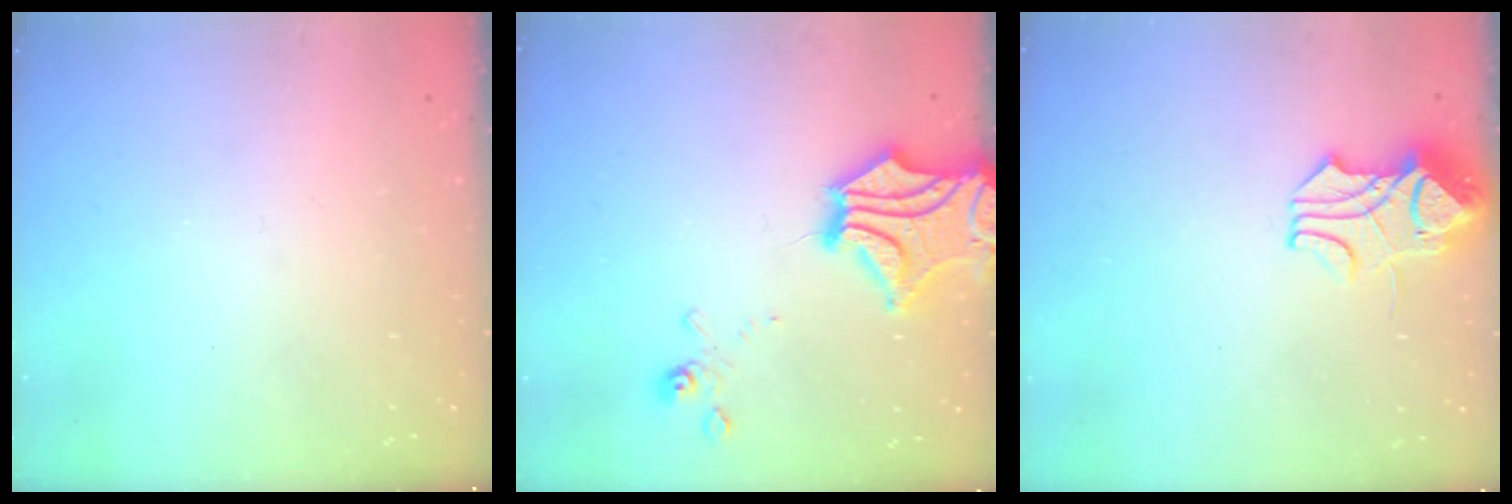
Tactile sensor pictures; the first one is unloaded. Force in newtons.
{"total": 5.8, "press": 5.2, "slide": 2.7}
{"total": 5.5, "press": 5.4, "slide": 1.1}